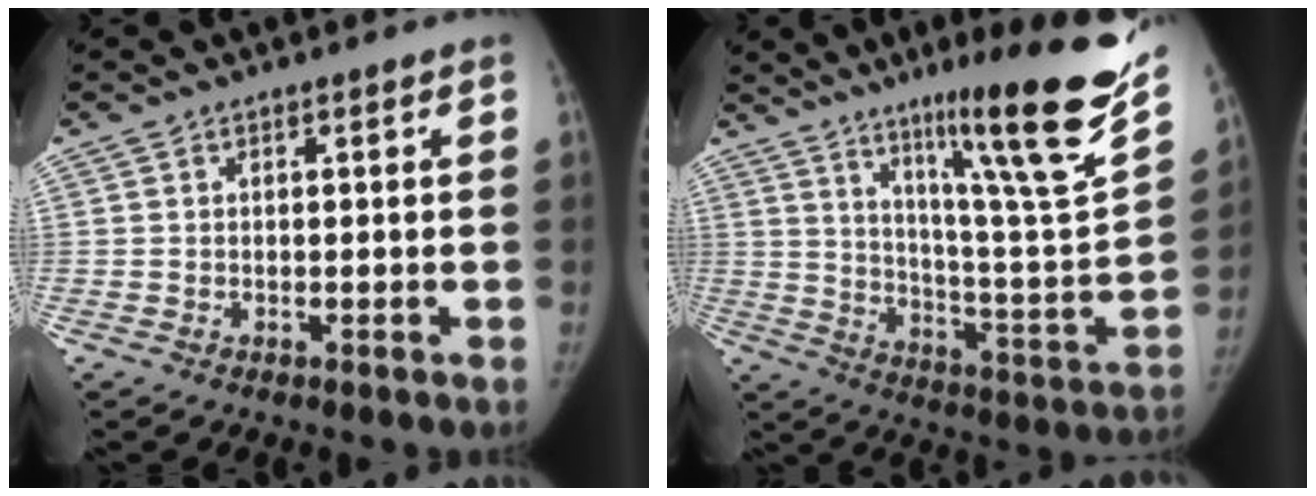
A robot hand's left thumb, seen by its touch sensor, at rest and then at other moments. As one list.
[{"total": 26.5, "force": [16.1, 2.8, 20.8], "torque": [-0.287, -0.073, 0.256]}]